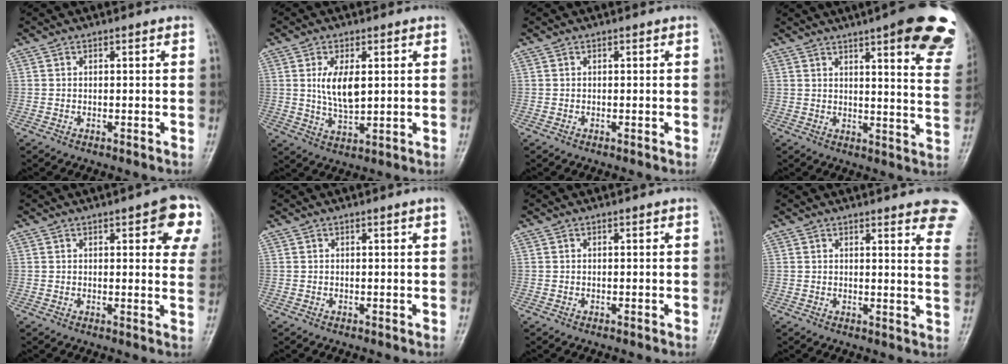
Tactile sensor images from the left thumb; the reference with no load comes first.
{"total": 7.0, "force": [1.5, 3.3, 6.0], "torque": [-0.105, -0.016, 0.033]}
{"total": 0.0}
{"total": 20.7, "force": [13.0, 4.3, 15.6], "torque": [-0.169, -0.046, 0.145]}
{"total": 9.9, "force": [4.2, 3.3, 8.3], "torque": [-0.064, -0.011, 0.042]}
{"total": 0.7, "force": [0.3, -0.2, 0.5], "torque": [-0.016, -0.003, 0.007]}
{"total": 0.0}
{"total": 13.0, "force": [10.0, 2.4, 7.9], "torque": [-0.065, -0.041, 0.095]}